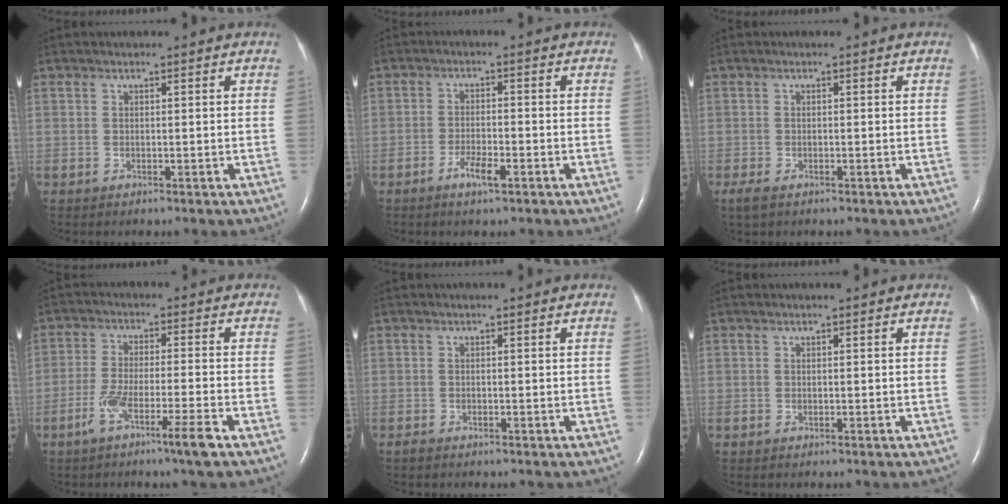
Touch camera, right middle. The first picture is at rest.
{"total": 3.4, "force": [-2.0, 0.6, 2.7], "torque": [-0.053, -0.001, -0.036]}
{"total": 2.4, "force": [-1.5, 0.9, 1.5], "torque": [-0.037, -0.008, -0.024]}
{"total": 7.3, "force": [-4.3, -0.5, 5.9], "torque": [-0.111, -0.012, -0.082]}
{"total": 0.5, "force": [-0.5, 0.1, 0.2], "torque": [-0.005, -0.001, -0.010]}
{"total": 0.0}